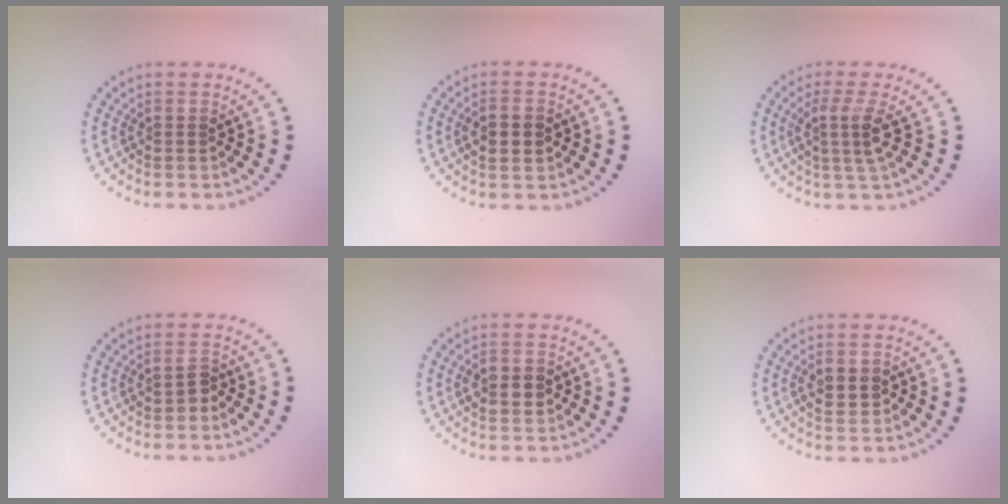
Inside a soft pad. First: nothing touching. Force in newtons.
{"total": 2.5, "press": 2.5, "slide": 0.2}
{"total": 3.0, "press": 2.1, "slide": 2.1}
{"total": 1.2, "press": 1.2, "slide": 0.3}
{"total": 2.7, "press": 2.7, "slide": 0.0}
{"total": 2.8, "press": 2.8, "slide": 0.1}